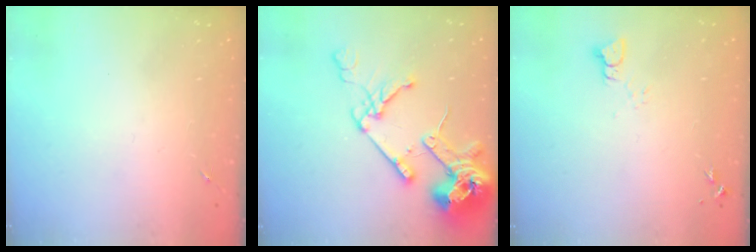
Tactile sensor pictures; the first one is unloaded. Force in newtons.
{"total": 18.6, "press": 18.4, "slide": 2.4}
{"total": 2.2, "press": 2.2, "slide": 0.2}